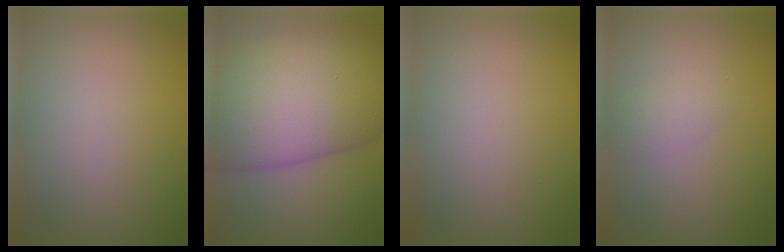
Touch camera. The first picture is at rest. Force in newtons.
{"total": 13.5, "press": 13.5, "slide": 0.2}
{"total": 0.0}
{"total": 1.6, "press": 1.6, "slide": 0.0}